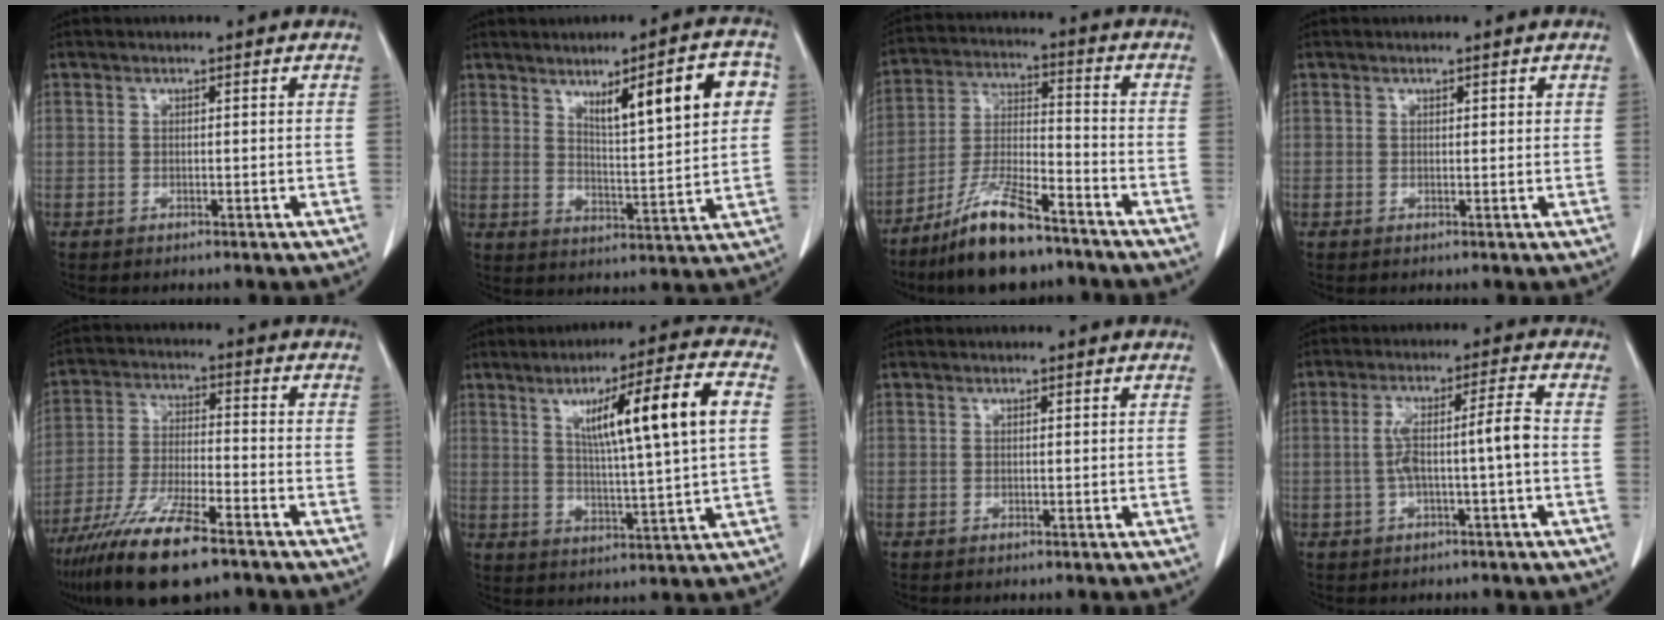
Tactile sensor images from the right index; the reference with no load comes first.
{"total": 12.0, "force": [4.7, 1.8, 10.8], "torque": [-0.158, 0.009, 0.073]}
{"total": 12.7, "force": [-9.4, 2.5, 8.2], "torque": [-0.166, -0.016, -0.172]}
{"total": 0.8, "force": [0.5, 0.3, 0.5], "torque": [-0.006, -0.001, 0.006]}
{"total": 14.0, "force": [-9.7, 2.3, 9.7], "torque": [-0.194, -0.035, -0.175]}
{"total": 14.4, "force": [3.7, 0.1, 13.9], "torque": [-0.221, 0.014, 0.060]}
{"total": 0.0}
{"total": 6.8, "force": [-0.9, 0.0, 6.7], "torque": [-0.130, 0.024, -0.011]}